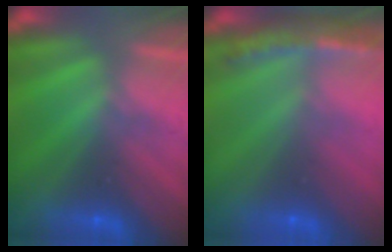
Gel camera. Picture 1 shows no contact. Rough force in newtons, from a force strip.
{"total": 9.7}